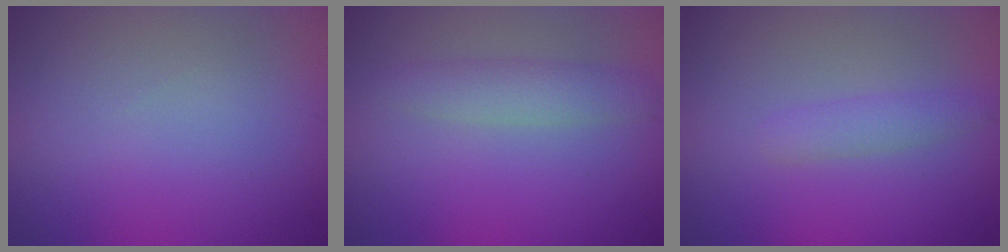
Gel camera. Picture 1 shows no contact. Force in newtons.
{"total": 2.4, "press": 2.4, "slide": 0.0}
{"total": 1.6, "press": 1.6, "slide": 0.1}